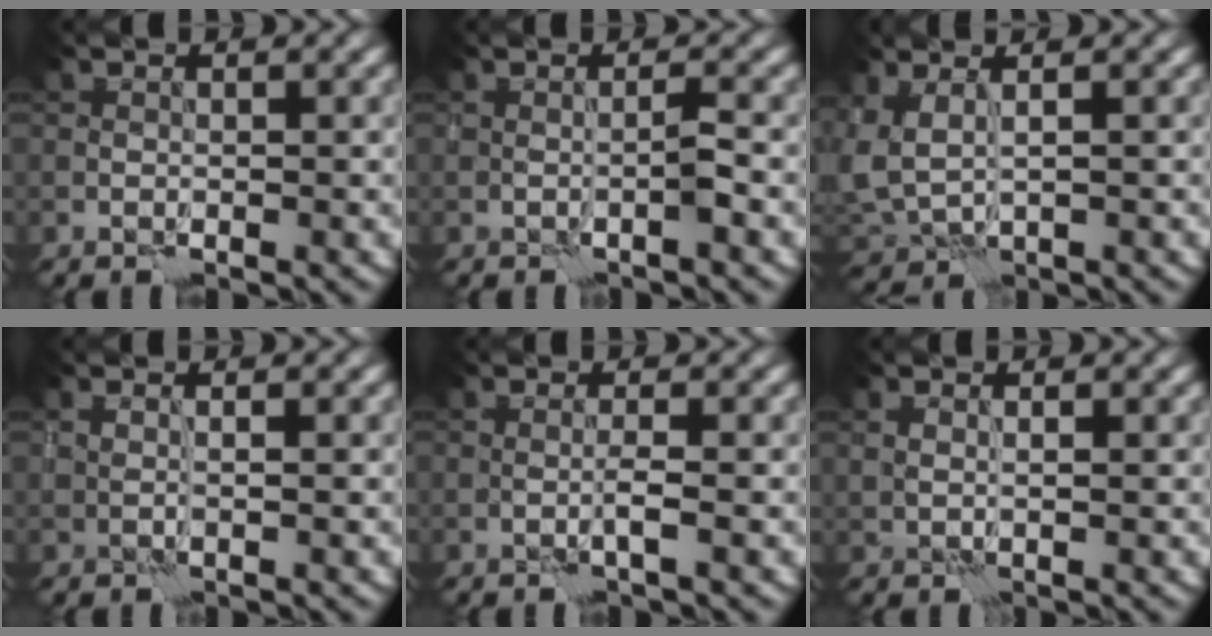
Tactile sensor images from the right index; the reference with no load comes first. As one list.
[{"total": 0.9, "force": [-0.2, -0.4, 0.8], "torque": [-0.012, 0.002, -0.006]}, {"total": 3.9, "force": [1.5, 2.1, 3.0], "torque": [-0.069, -0.005, 0.041]}, {"total": 0.5, "force": [0.4, -0.1, 0.4], "torque": [-0.007, -0.010, 0.008]}, {"total": 0.9, "force": [0.0, -0.4, 0.8], "torque": [-0.013, 0.002, -0.002]}, {"total": 0.9, "force": [0.6, 0.2, 0.5], "torque": [-0.013, -0.006, 0.016]}]